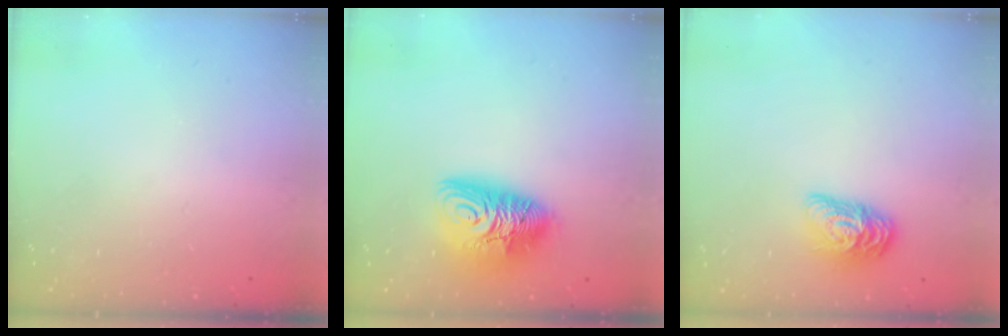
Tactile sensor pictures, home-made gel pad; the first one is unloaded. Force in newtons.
{"total": 13.1, "press": 13.0, "slide": 1.4}
{"total": 11.2, "press": 11.2, "slide": 0.4}